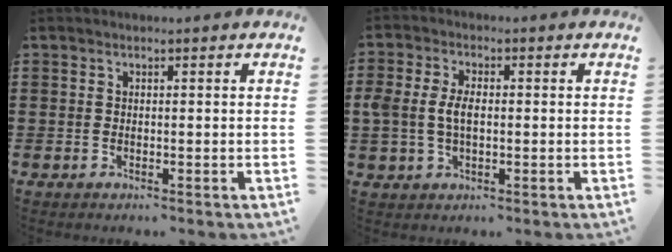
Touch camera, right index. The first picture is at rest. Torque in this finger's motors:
{"motor_torque": [0.32, -0.11, 0.45, 0.16]}